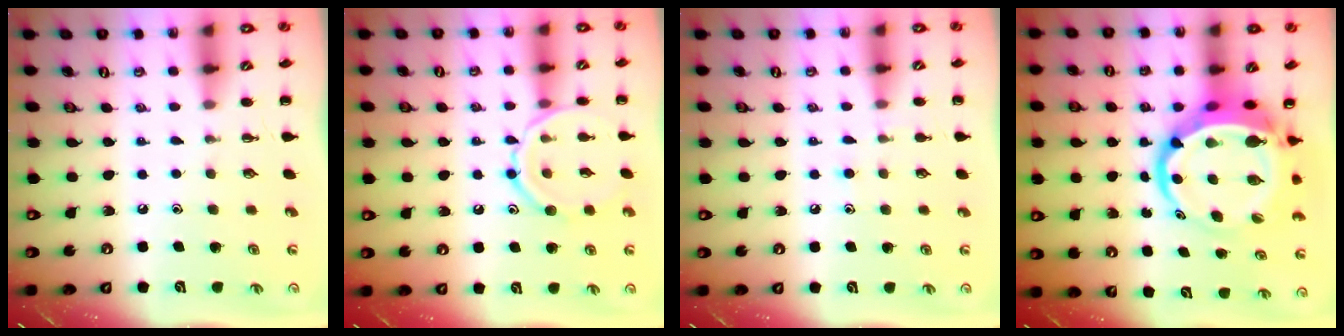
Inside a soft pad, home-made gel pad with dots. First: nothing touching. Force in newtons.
{"total": 12.1, "press": 12.1, "slide": 0.3}
{"total": 7.6, "press": 7.4, "slide": 1.8}
{"total": 10.7, "press": 10.3, "slide": 2.7}